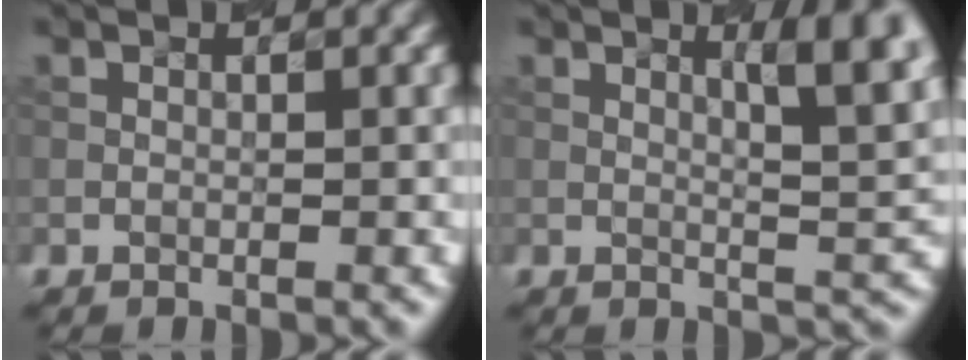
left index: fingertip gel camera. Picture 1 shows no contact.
{"total": 5.7, "force": [2.3, 1.2, 5.1], "torque": [-0.060, 0.003, 0.044]}